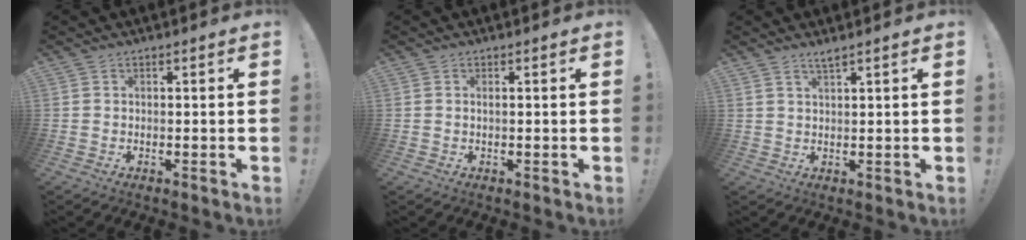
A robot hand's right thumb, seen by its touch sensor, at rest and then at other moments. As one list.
[{"total": 0.6, "force": [0.3, 0.1, 0.5], "torque": [-0.003, -0.002, 0.004]}, {"total": 2.3, "force": [1.9, -0.1, 1.4], "torque": [-0.037, -0.004, 0.035]}]